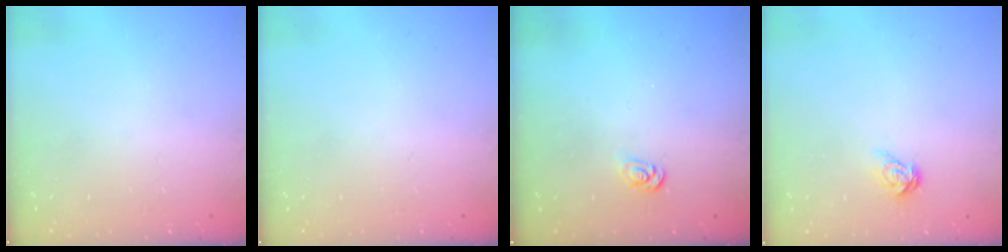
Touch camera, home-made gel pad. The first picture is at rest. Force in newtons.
{"total": 0.0}
{"total": 2.6, "press": 2.6, "slide": 0.4}
{"total": 6.4, "press": 6.4, "slide": 0.5}